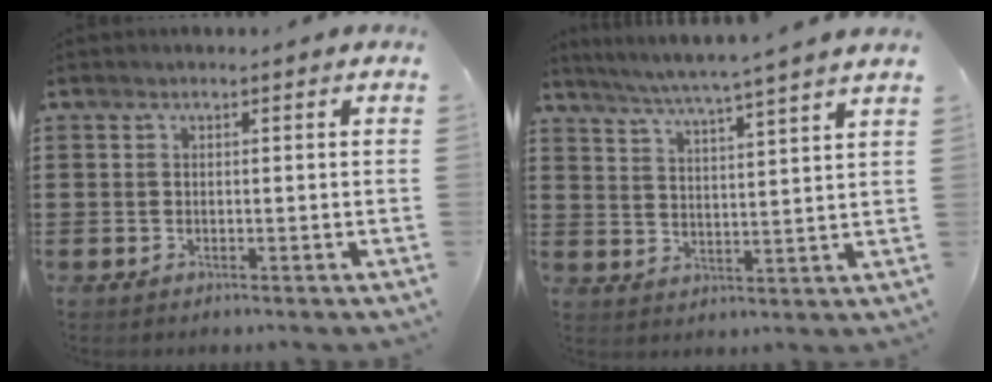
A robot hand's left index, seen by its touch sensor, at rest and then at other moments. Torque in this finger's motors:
{"motor_torque": [2.14, 0.00, 0.36, 0.13]}